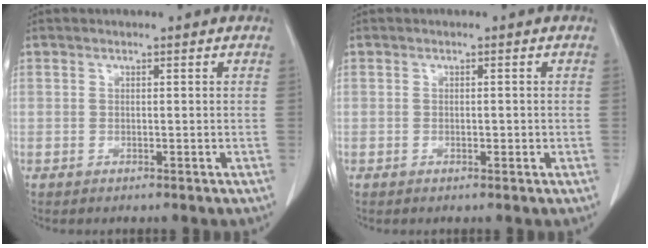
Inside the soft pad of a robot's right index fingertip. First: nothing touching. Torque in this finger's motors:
{"motor_torque": [-0.06, 0.05, -0.02, 0.00]}